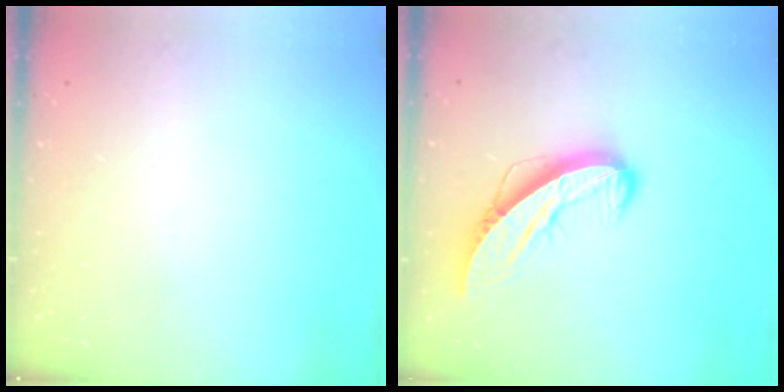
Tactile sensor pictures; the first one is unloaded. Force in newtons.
{"total": 10.2, "press": 10.1, "slide": 1.1}